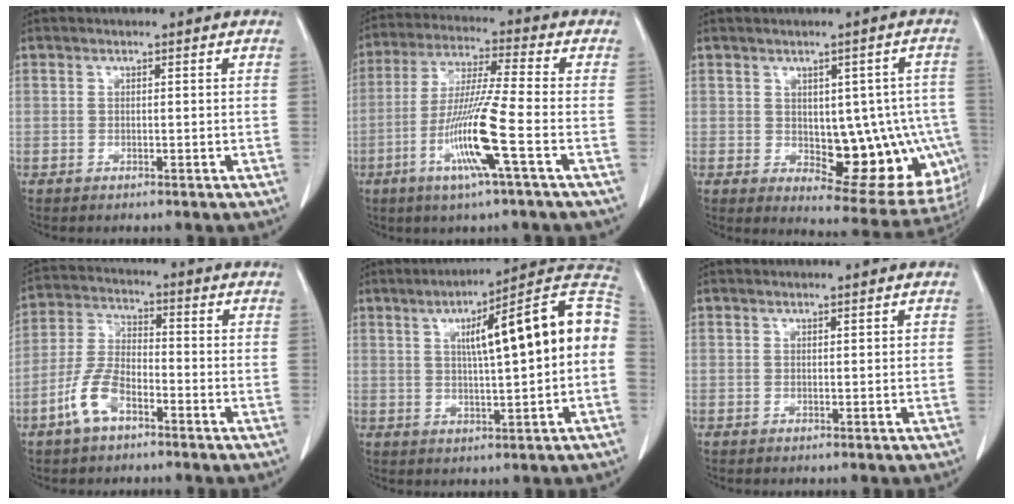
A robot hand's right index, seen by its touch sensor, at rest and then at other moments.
{"total": 12.2, "force": [-4.4, -0.9, 11.4], "torque": [-0.227, -0.016, -0.089]}
{"total": 17.0, "force": [-2.4, 7.3, 15.1], "torque": [-0.129, 0.016, -0.003]}
{"total": 7.7, "force": [-4.2, 3.5, 5.4], "torque": [-0.126, 0.008, -0.086]}
{"total": 17.0, "force": [2.3, 1.7, 16.8], "torque": [-0.235, 0.039, 0.027]}
{"total": 1.2, "force": [0.2, 0.6, 1.0], "torque": [-0.012, 0.006, 0.005]}